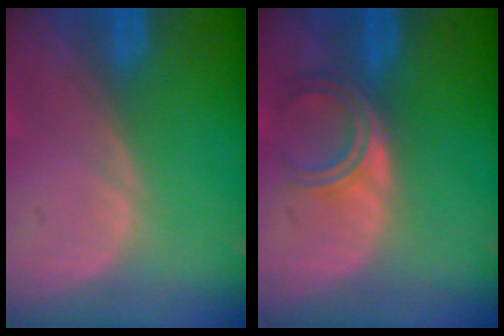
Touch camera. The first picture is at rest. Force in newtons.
{"total": 4.8, "press": 4.0, "slide": 2.6}